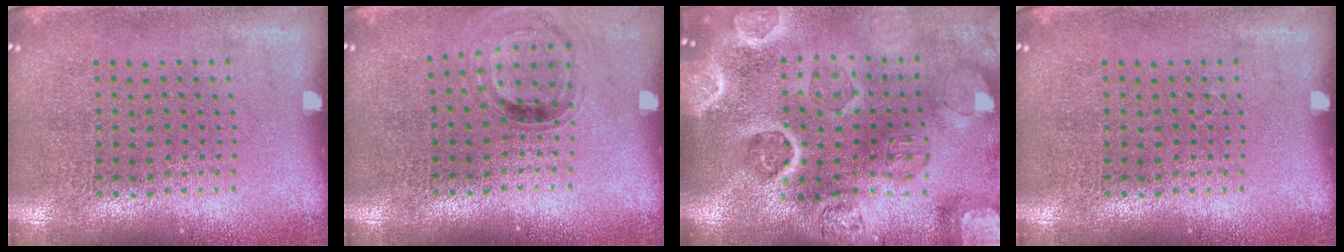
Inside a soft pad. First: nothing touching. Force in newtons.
{"total": 0.9, "press": 0.9, "slide": 0.1}
{"total": 4.8, "press": 4.3, "slide": 2.2}
{"total": 0.0}